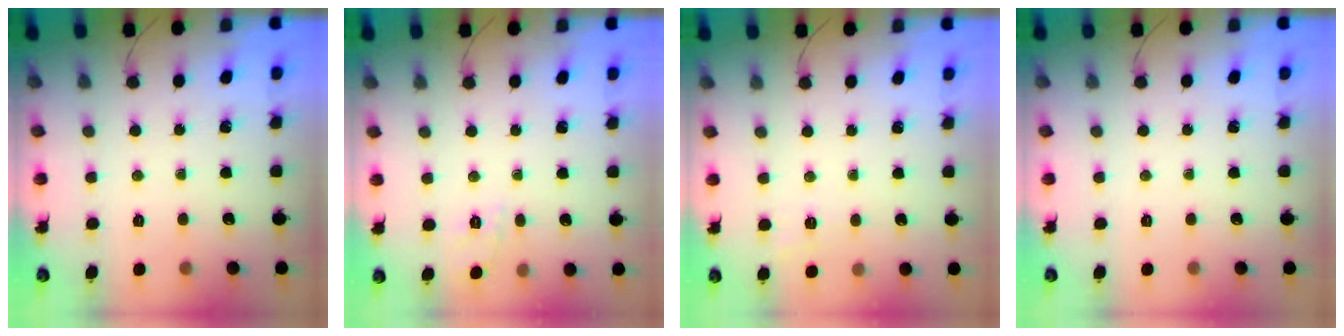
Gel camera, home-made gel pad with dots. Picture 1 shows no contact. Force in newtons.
{"total": 1.8, "press": 0.3, "slide": 1.8}
{"total": 2.0, "press": 1.4, "slide": 1.4}
{"total": 0.0}